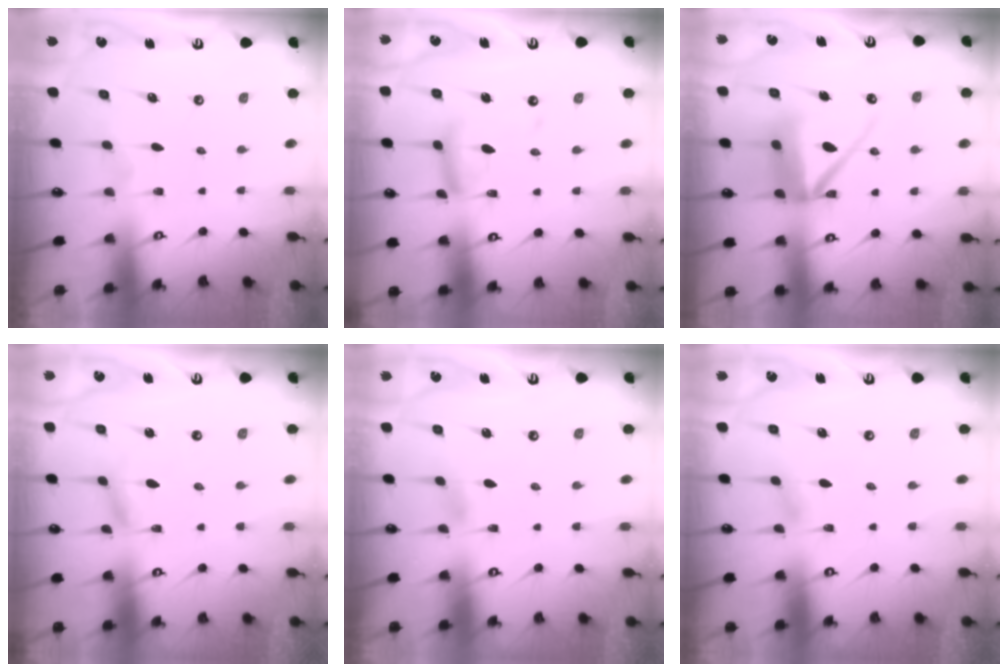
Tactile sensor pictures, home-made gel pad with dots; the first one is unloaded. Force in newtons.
{"total": 11.7, "press": 11.7, "slide": 1.2}
{"total": 12.3, "press": 12.2, "slide": 1.7}
{"total": 2.3, "press": 2.3, "slide": 0.1}
{"total": 3.7, "press": 3.7, "slide": 0.4}
{"total": 2.6, "press": 2.6, "slide": 0.4}